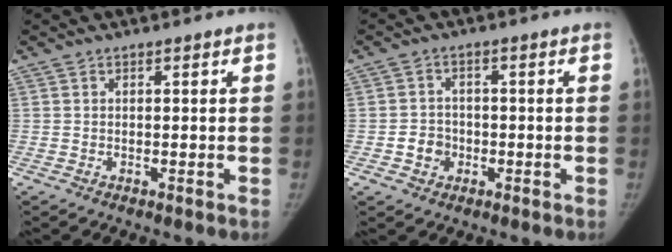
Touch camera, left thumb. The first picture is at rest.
{"total": 3.8, "force": [-1.1, 3.4, 1.2], "torque": [0.000, 0.010, -0.019]}